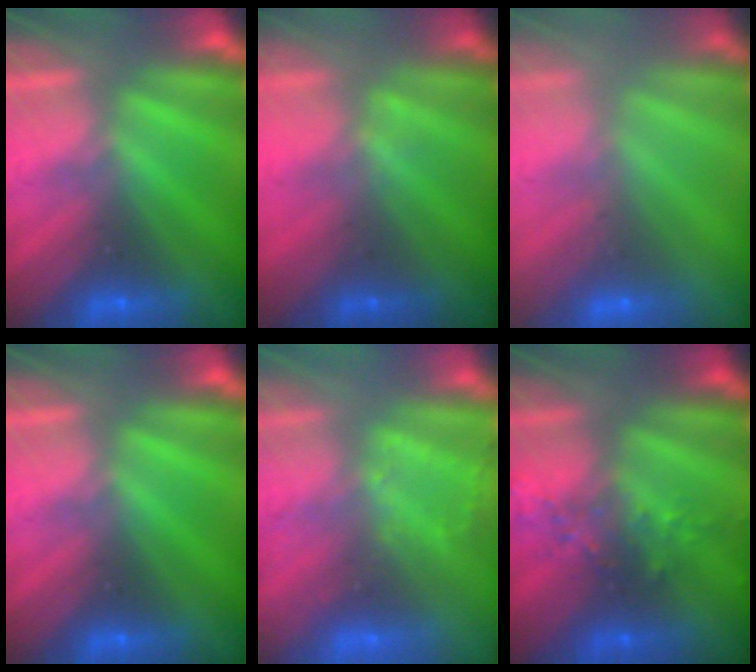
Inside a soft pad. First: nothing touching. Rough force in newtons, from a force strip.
{"total": 1.4}
{"total": 2.4}
{"total": 0.0}
{"total": 2.8}
{"total": 2.4}